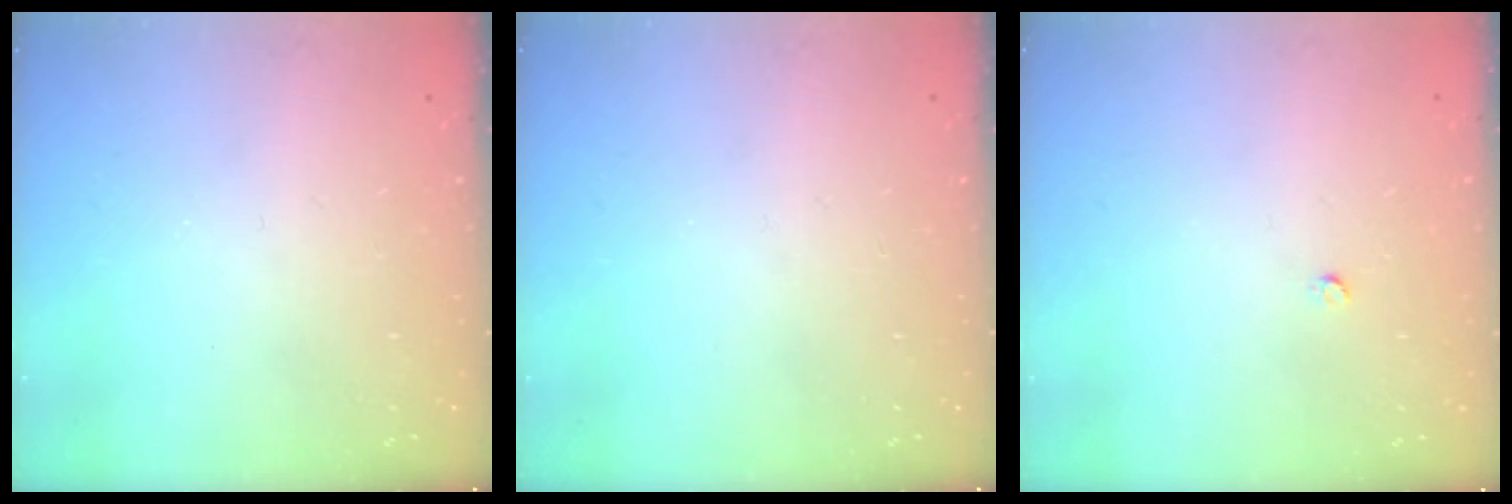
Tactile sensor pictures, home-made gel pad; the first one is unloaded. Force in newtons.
{"total": 0.0}
{"total": 2.2, "press": 2.2, "slide": 0.3}